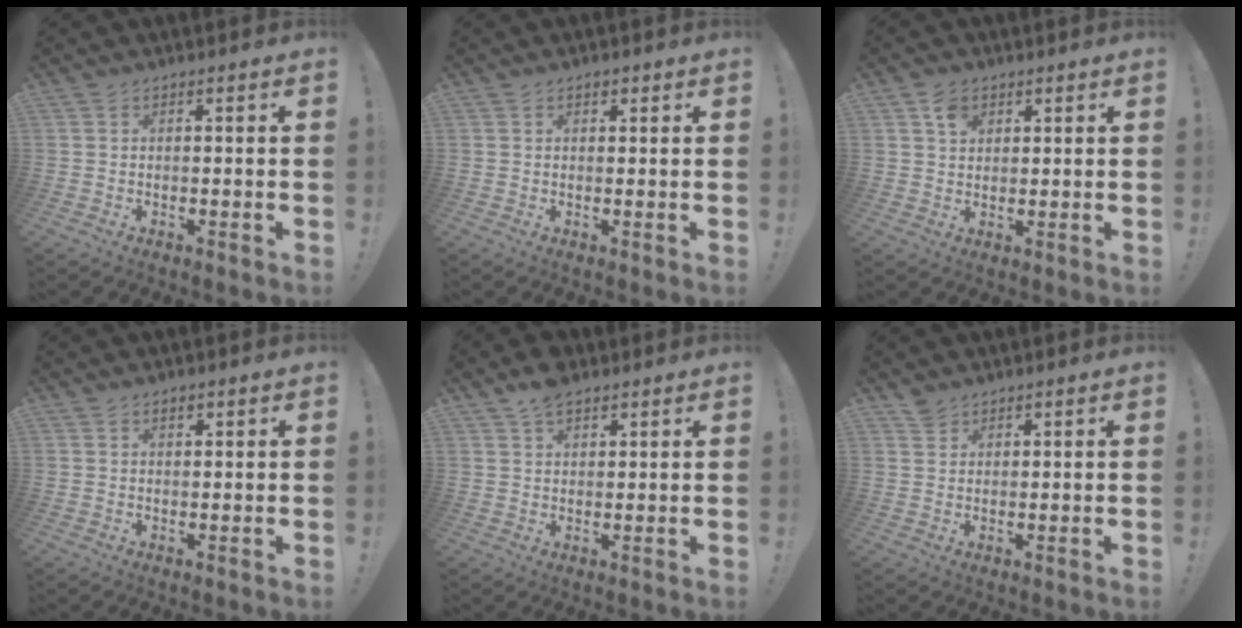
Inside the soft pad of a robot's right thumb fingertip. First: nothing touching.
{"total": 1.1, "force": [0.6, 0.8, 0.4], "torque": [-0.007, 0.001, 0.011]}
{"total": 4.6, "force": [2.5, 3.4, 1.7], "torque": [-0.013, -0.010, 0.042]}
{"total": 1.4, "force": [1.0, 0.8, 0.7], "torque": [-0.012, 0.000, 0.018]}
{"total": 6.0, "force": [4.4, 2.9, 2.8], "torque": [-0.038, -0.019, 0.082]}
{"total": 3.3, "force": [2.6, 1.8, 0.5], "torque": [-0.001, -0.012, 0.050]}